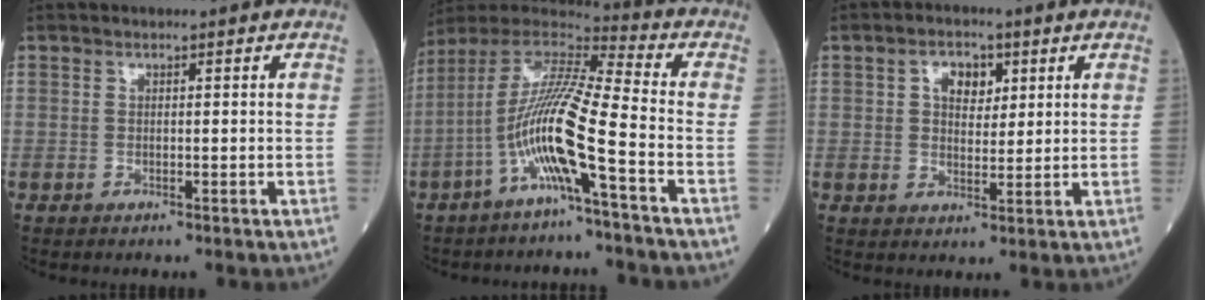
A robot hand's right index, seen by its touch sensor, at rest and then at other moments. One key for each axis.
{"total": 13.6, "fx": -5.0, "fy": 0.0, "fz": 12.6, "tx": -0.257, "ty": 0.007, "tz": -0.106}
{"total": 4.7, "fx": 1.8, "fy": 2.9, "fz": 3.1, "tx": -0.051, "ty": 0.011, "tz": 0.030}